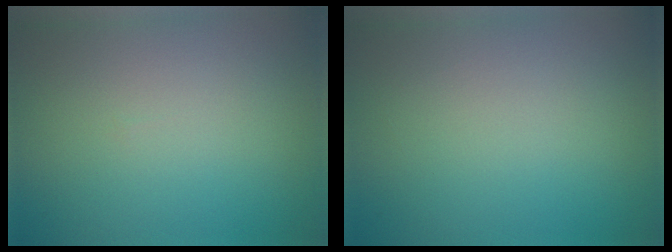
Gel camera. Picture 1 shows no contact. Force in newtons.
{"total": 0.0}